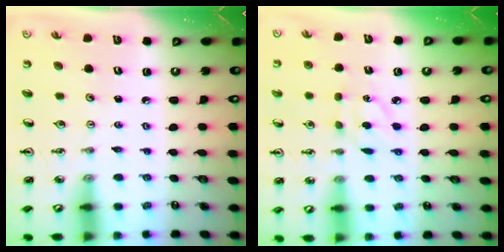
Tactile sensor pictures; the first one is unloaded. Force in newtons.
{"total": 5.7, "press": 5.7, "slide": 0.7}